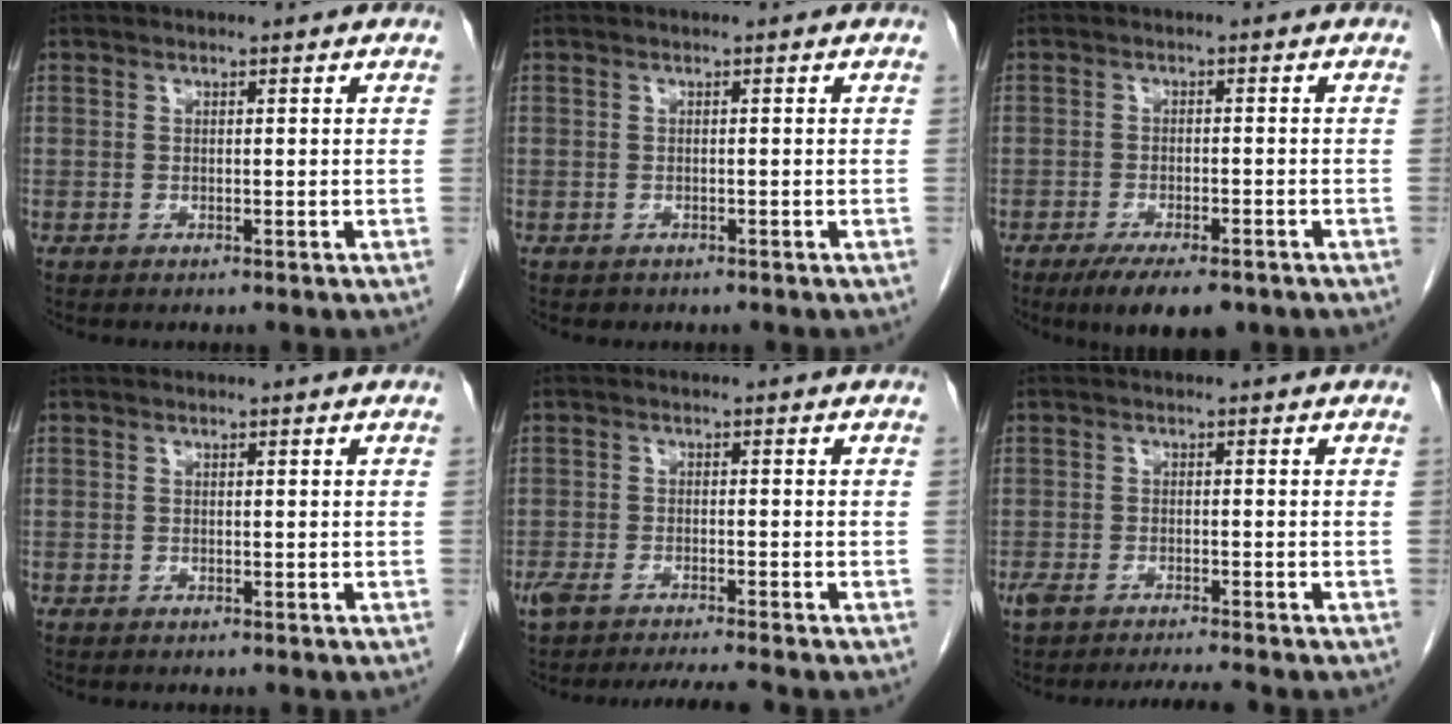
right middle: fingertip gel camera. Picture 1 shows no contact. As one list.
[{"total": 0.0}, {"total": 8.1, "force": [-5.9, 2.2, 5.2], "torque": [-0.074, -0.013, -0.088]}, {"total": 0.0}, {"total": 7.6, "force": [-6.7, 0.3, 3.6], "torque": [-0.060, -0.006, -0.106]}, {"total": 6.0, "force": [-5.2, 0.3, 2.9], "torque": [-0.053, -0.003, -0.085]}]